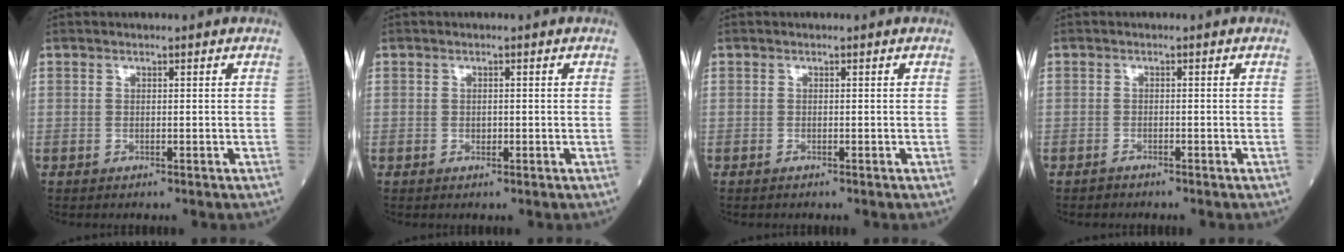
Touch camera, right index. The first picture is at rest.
{"total": 0.6, "force": [-0.1, 0.5, 0.4], "torque": [-0.004, 0.001, -0.002]}
{"total": 0.0}
{"total": 0.8, "force": [-0.7, 0.2, 0.1], "torque": [-0.006, -0.002, -0.014]}